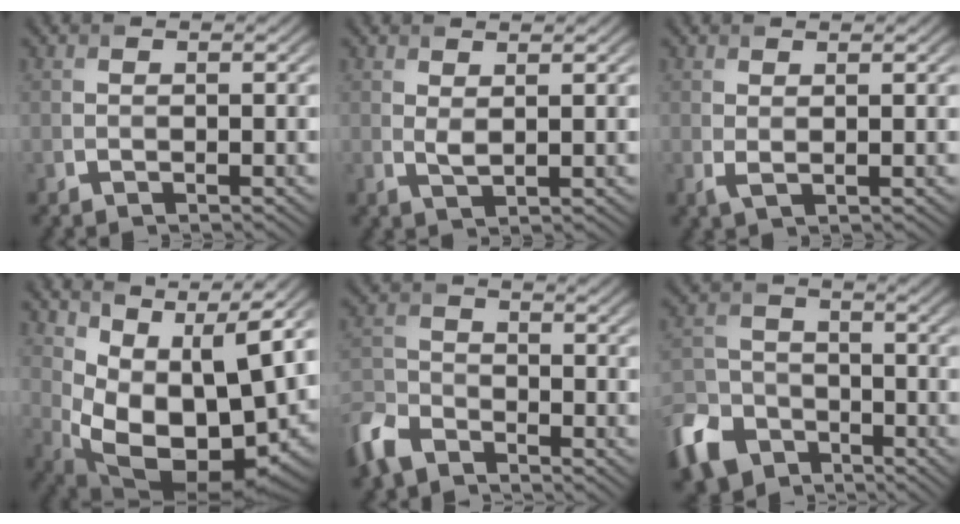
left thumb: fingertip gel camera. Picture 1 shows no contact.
{"total": 1.4, "force": [1.0, 0.3, 0.9], "torque": [-0.027, -0.004, 0.022]}
{"total": 1.2, "force": [0.5, 0.4, 1.0], "torque": [-0.029, 0.000, 0.012]}
{"total": 15.7, "force": [2.6, 8.1, 13.2], "torque": [-0.211, -0.017, 0.075]}
{"total": 6.8, "force": [-5.1, 3.4, 2.9], "torque": [-0.078, -0.008, -0.124]}
{"total": 10.0, "force": [-6.2, 6.5, 4.4], "torque": [-0.115, -0.018, -0.140]}